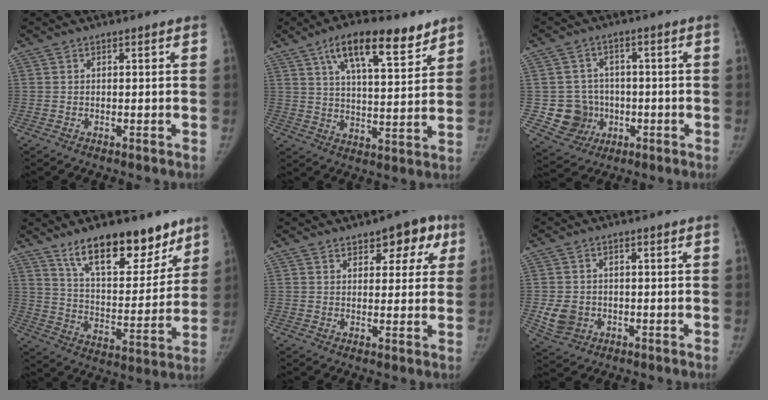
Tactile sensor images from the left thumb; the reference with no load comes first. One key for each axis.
{"total": 14.5, "fx": 9.0, "fy": 5.0, "fz": 10.2, "tx": -0.140, "ty": -0.035, "tz": 0.149}
{"total": 8.6, "fx": -1.3, "fy": 8.2, "fz": 1.9, "tx": -0.001, "ty": 0.014, "tz": -0.013}
{"total": 19.6, "fx": 13.5, "fy": 8.2, "fz": 11.6, "tx": -0.122, "ty": -0.076, "tz": 0.223}
{"total": 8.0, "fx": 4.1, "fy": 4.5, "fz": 5.2, "tx": -0.020, "ty": -0.009, "tz": 0.046}
{"total": 5.5, "fx": -1.1, "fy": 4.7, "fz": 2.7, "tx": -0.041, "ty": 0.003, "tz": -0.009}